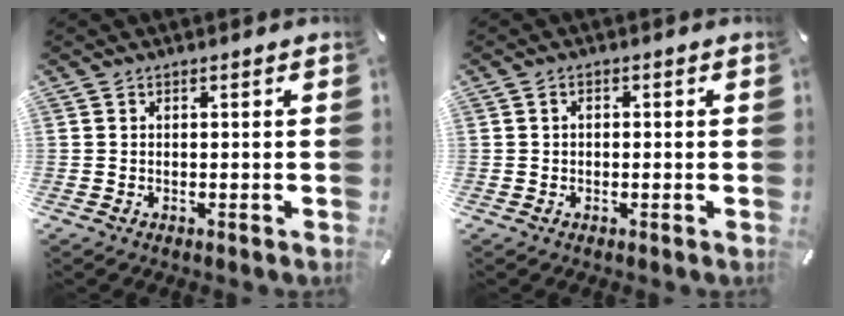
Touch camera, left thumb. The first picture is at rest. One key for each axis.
{"total": 1.3, "fx": 0.0, "fy": 0.9, "fz": 0.9, "tx": -0.017, "ty": 0.006, "tz": -0.003}